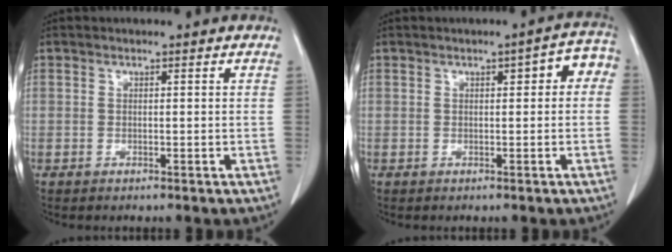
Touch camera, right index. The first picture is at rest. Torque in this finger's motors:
{"motor_torque": [0.16, 0.11, 0.07, 0.00]}